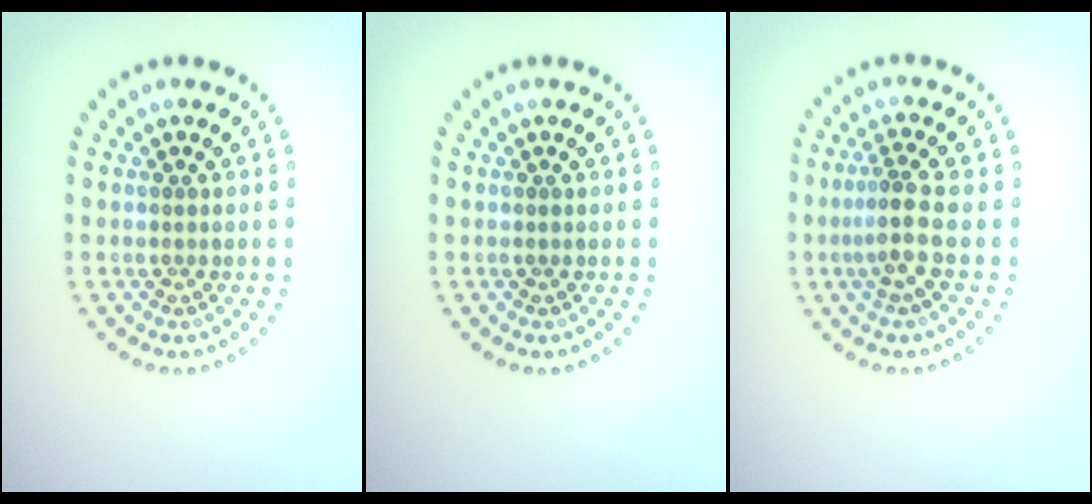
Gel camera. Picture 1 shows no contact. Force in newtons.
{"total": 0.0}
{"total": 2.8, "press": 2.0, "slide": 1.9}